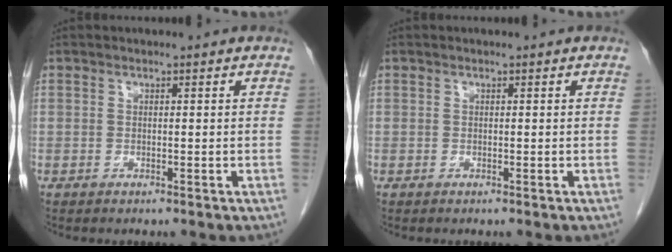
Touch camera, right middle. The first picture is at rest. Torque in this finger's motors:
{"motor_torque": [0.00, 0.00, 0.00, 0.00]}